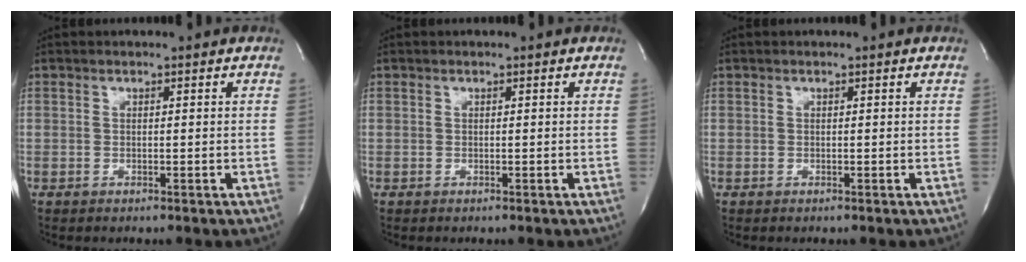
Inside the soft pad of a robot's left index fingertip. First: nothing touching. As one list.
[{"total": 0.0}, {"total": 0.0}]